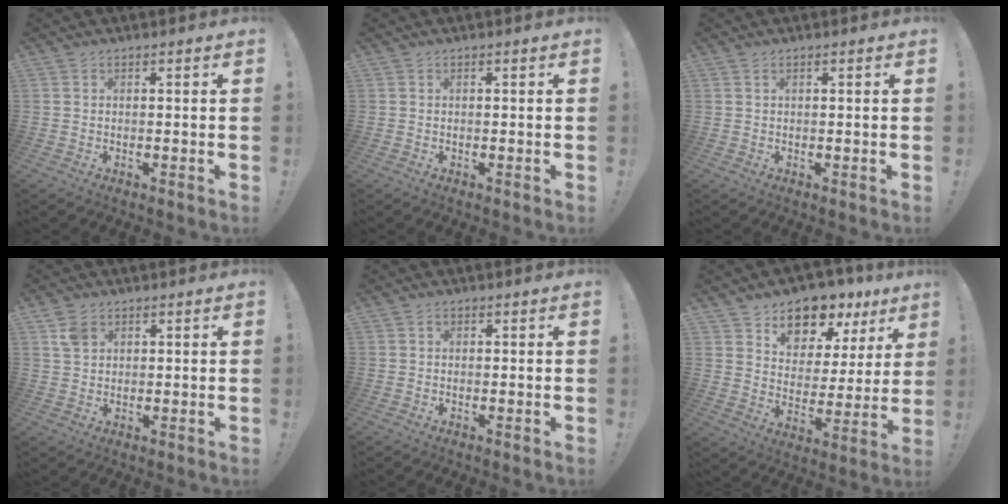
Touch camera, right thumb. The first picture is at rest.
{"total": 0.0}
{"total": 0.6, "force": [0.2, 0.1, 0.6], "torque": [-0.012, 0.001, 0.003]}
{"total": 4.2, "force": [2.3, 2.8, 2.2], "torque": [-0.036, -0.003, 0.045]}
{"total": 0.5, "force": [0.1, 0.5, 0.1], "torque": [0.001, 0.001, 0.001]}
{"total": 12.2, "force": [9.4, 6.7, 4.0], "torque": [-0.052, -0.076, 0.167]}